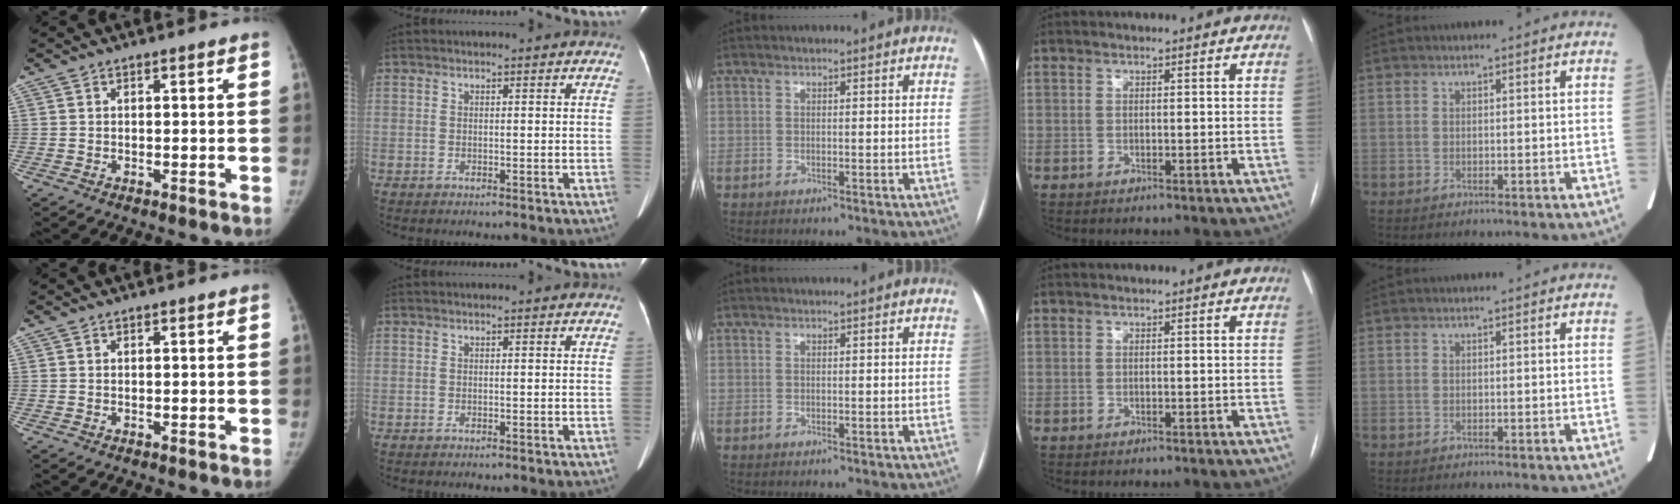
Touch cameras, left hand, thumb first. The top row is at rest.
{}